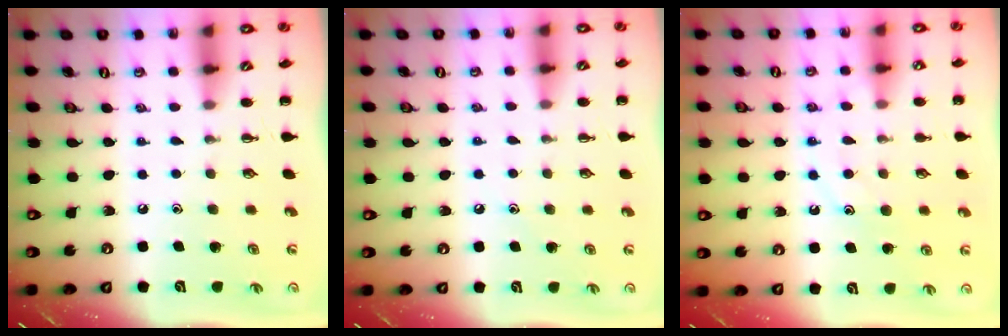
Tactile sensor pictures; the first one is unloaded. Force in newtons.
{"total": 5.5, "press": 5.3, "slide": 1.6}
{"total": 10.7, "press": 10.6, "slide": 0.9}